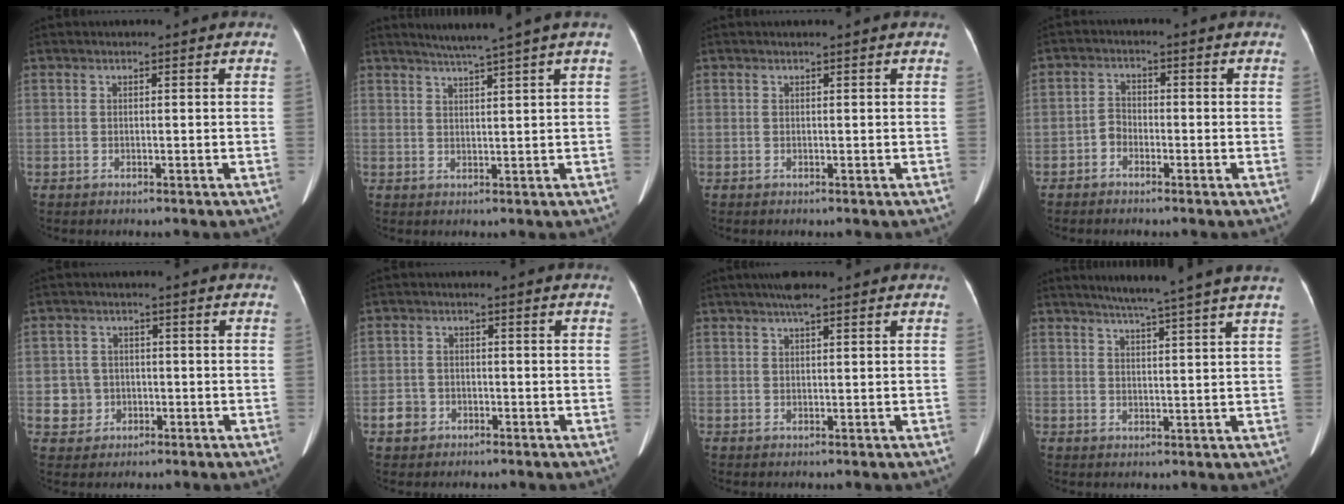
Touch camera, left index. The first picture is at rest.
{"total": 5.6, "force": [4.3, -1.7, 3.1], "torque": [-0.044, 0.005, 0.066]}
{"total": 0.7, "force": [0.6, -0.1, 0.3], "torque": [-0.002, 0.006, 0.013]}
{"total": 2.0, "force": [-1.3, 1.4, 0.7], "torque": [-0.014, 0.004, -0.027]}
{"total": 4.1, "force": [-0.8, 4.0, 0.1], "torque": [0.000, 0.011, -0.009]}
{"total": 2.9, "force": [-1.5, 2.4, 0.6], "torque": [-0.015, 0.006, -0.024]}
{"total": 3.4, "force": [2.5, 0.4, 2.3], "torque": [-0.041, 0.016, 0.042]}
{"total": 10.4, "force": [8.6, -1.8, 5.6], "torque": [-0.078, 0.006, 0.102]}